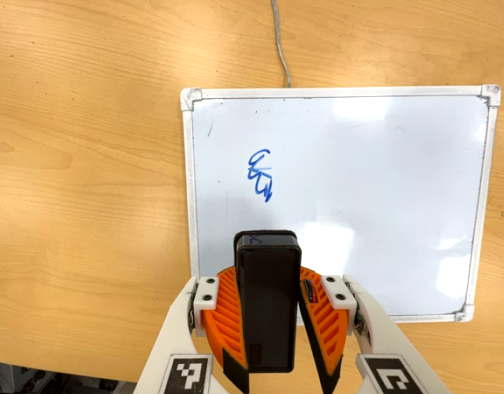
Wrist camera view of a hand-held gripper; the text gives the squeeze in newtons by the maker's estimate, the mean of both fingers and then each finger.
{"total": 11.0, "left": 9.9, "right": 12.0}